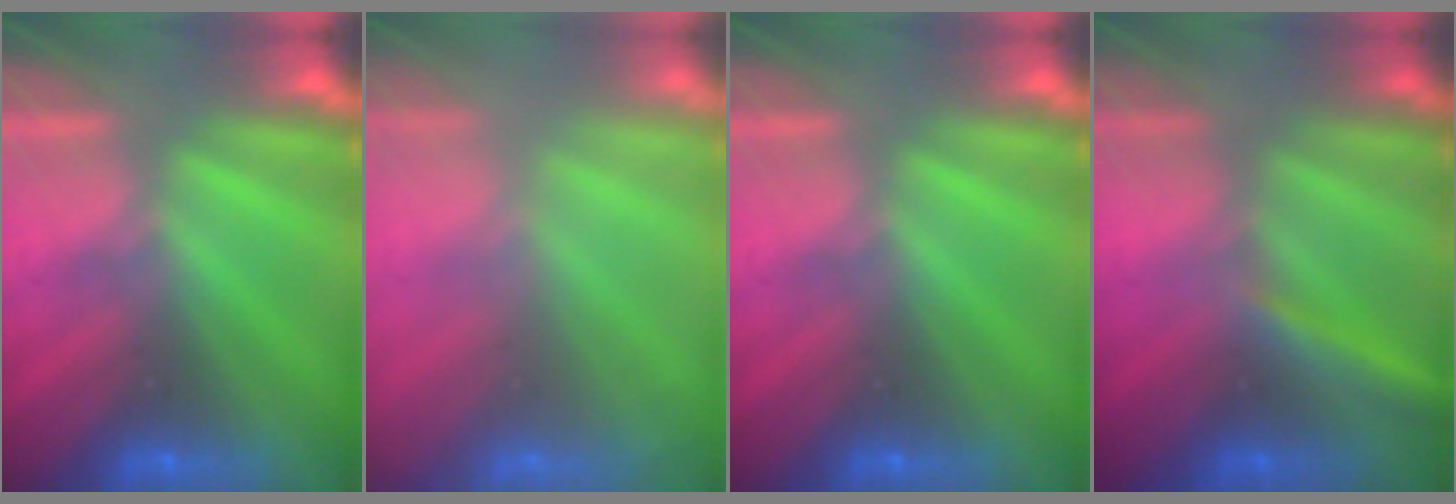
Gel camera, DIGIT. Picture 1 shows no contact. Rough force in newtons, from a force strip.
{"total": 7.8}
{"total": 0.0}
{"total": 2.9}